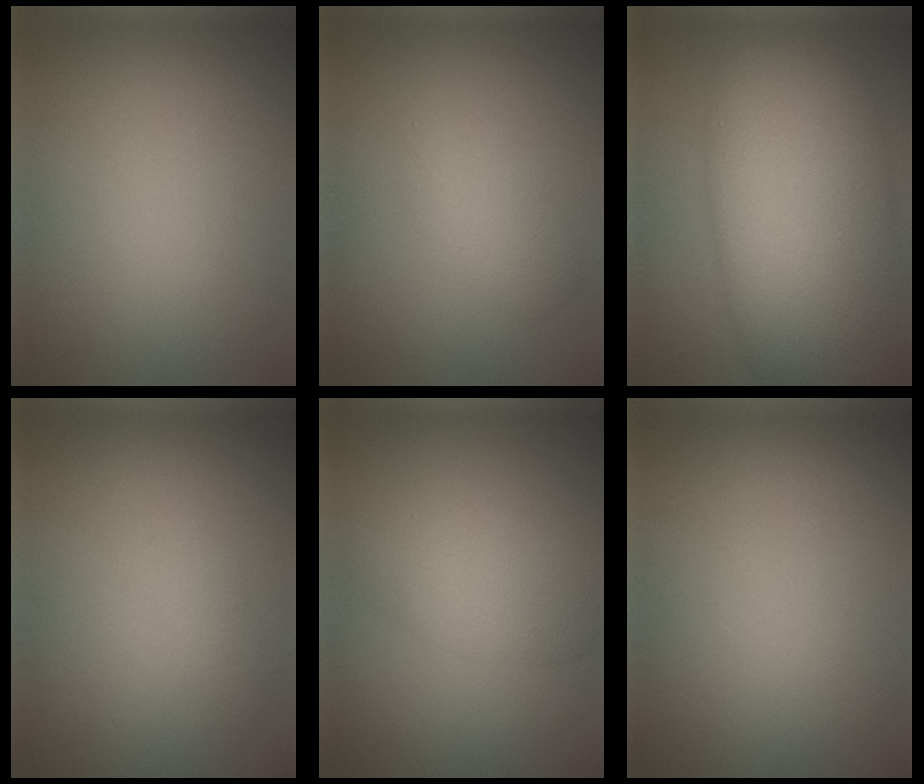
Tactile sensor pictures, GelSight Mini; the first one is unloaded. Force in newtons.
{"total": 2.2, "press": 2.2, "slide": 0.0}
{"total": 14.3, "press": 14.2, "slide": 0.7}
{"total": 1.1, "press": 1.1, "slide": 0.0}
{"total": 3.8, "press": 3.8, "slide": 0.1}
{"total": 0.0}